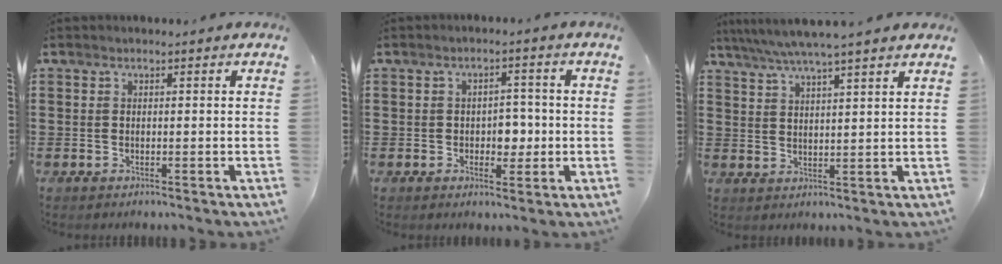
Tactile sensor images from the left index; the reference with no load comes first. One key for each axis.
{"total": 3.8, "fx": -0.5, "fy": 2.7, "fz": 2.6, "tx": -0.048, "ty": 0.004, "tz": -0.017}
{"total": 4.9, "fx": 4.2, "fy": -0.4, "fz": 2.4, "tx": -0.060, "ty": -0.017, "tz": 0.074}